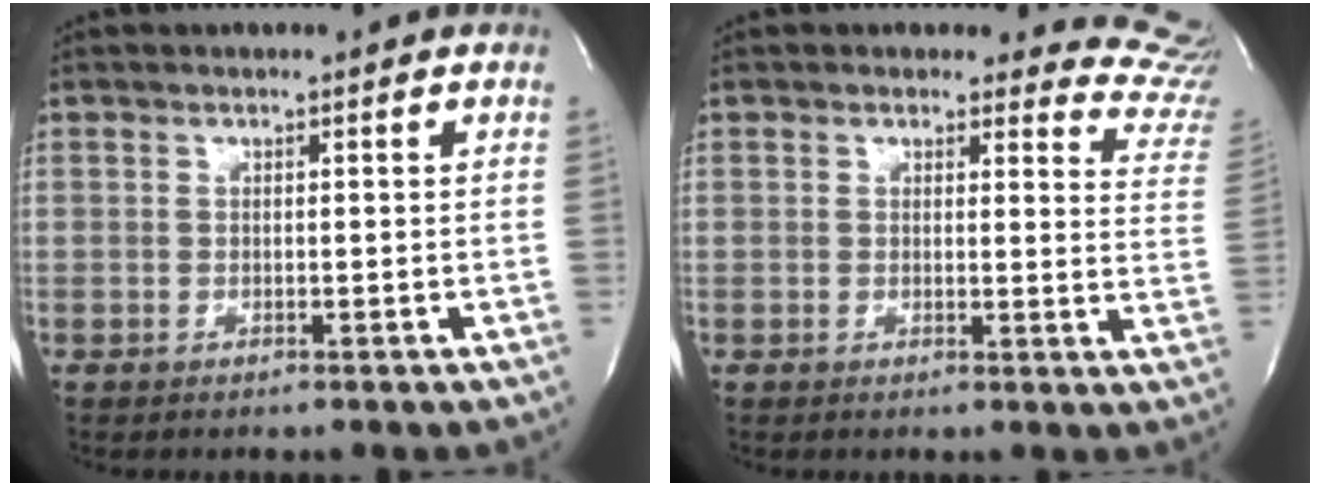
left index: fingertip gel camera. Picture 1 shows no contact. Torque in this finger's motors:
{"motor_torque": [1.09, -1.05, 0.06, 0.00]}